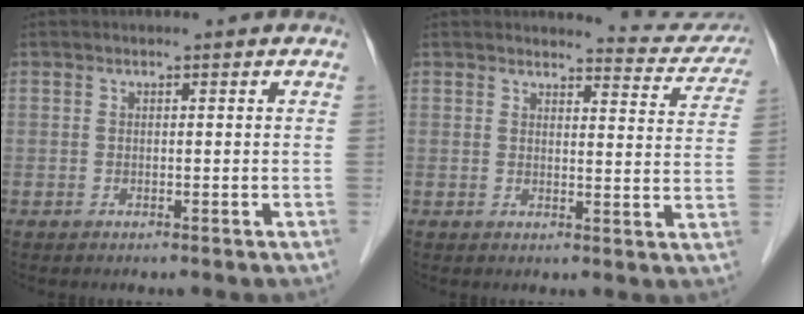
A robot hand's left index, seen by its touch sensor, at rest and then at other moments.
{"total": 7.4, "force": [7.4, 0.9, -0.4], "torque": [0.015, -0.039, 0.065]}